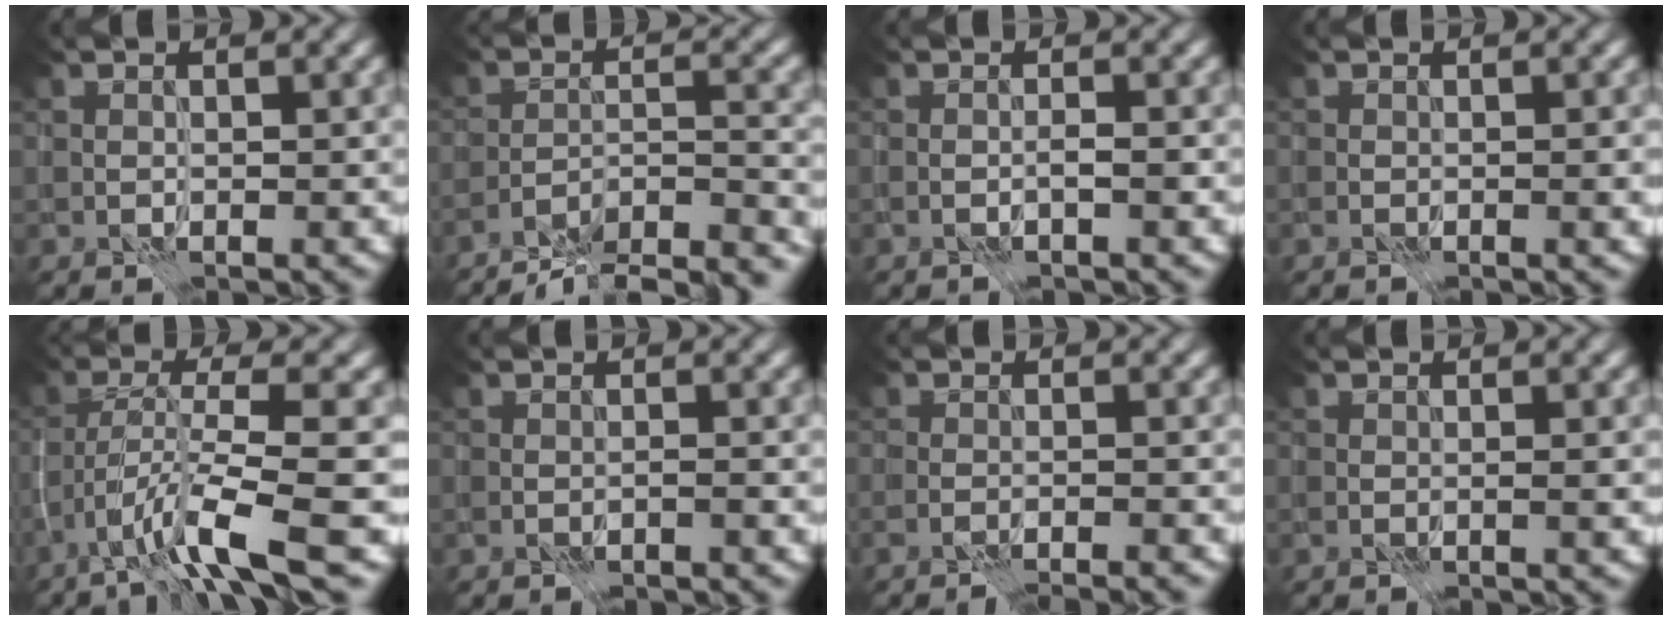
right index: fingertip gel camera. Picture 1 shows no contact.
{"total": 15.5, "force": [-14.5, 3.2, 4.4], "torque": [-0.035, 0.013, -0.183]}
{"total": 0.7, "force": [-0.5, 0.0, 0.5], "torque": [-0.007, 0.008, -0.008]}
{"total": 1.2, "force": [-0.5, 0.3, 1.1], "torque": [-0.013, 0.000, -0.006]}
{"total": 6.6, "force": [-3.9, 0.8, 5.3], "torque": [-0.095, 0.005, -0.070]}
{"total": 0.8, "force": [-0.7, -0.1, 0.1], "torque": [0.001, 0.003, -0.015]}
{"total": 3.7, "force": [-3.4, 0.5, 1.4], "torque": [-0.009, 0.005, -0.051]}
{"total": 0.7, "force": [-0.3, 0.1, 0.7], "torque": [-0.008, 0.002, -0.005]}